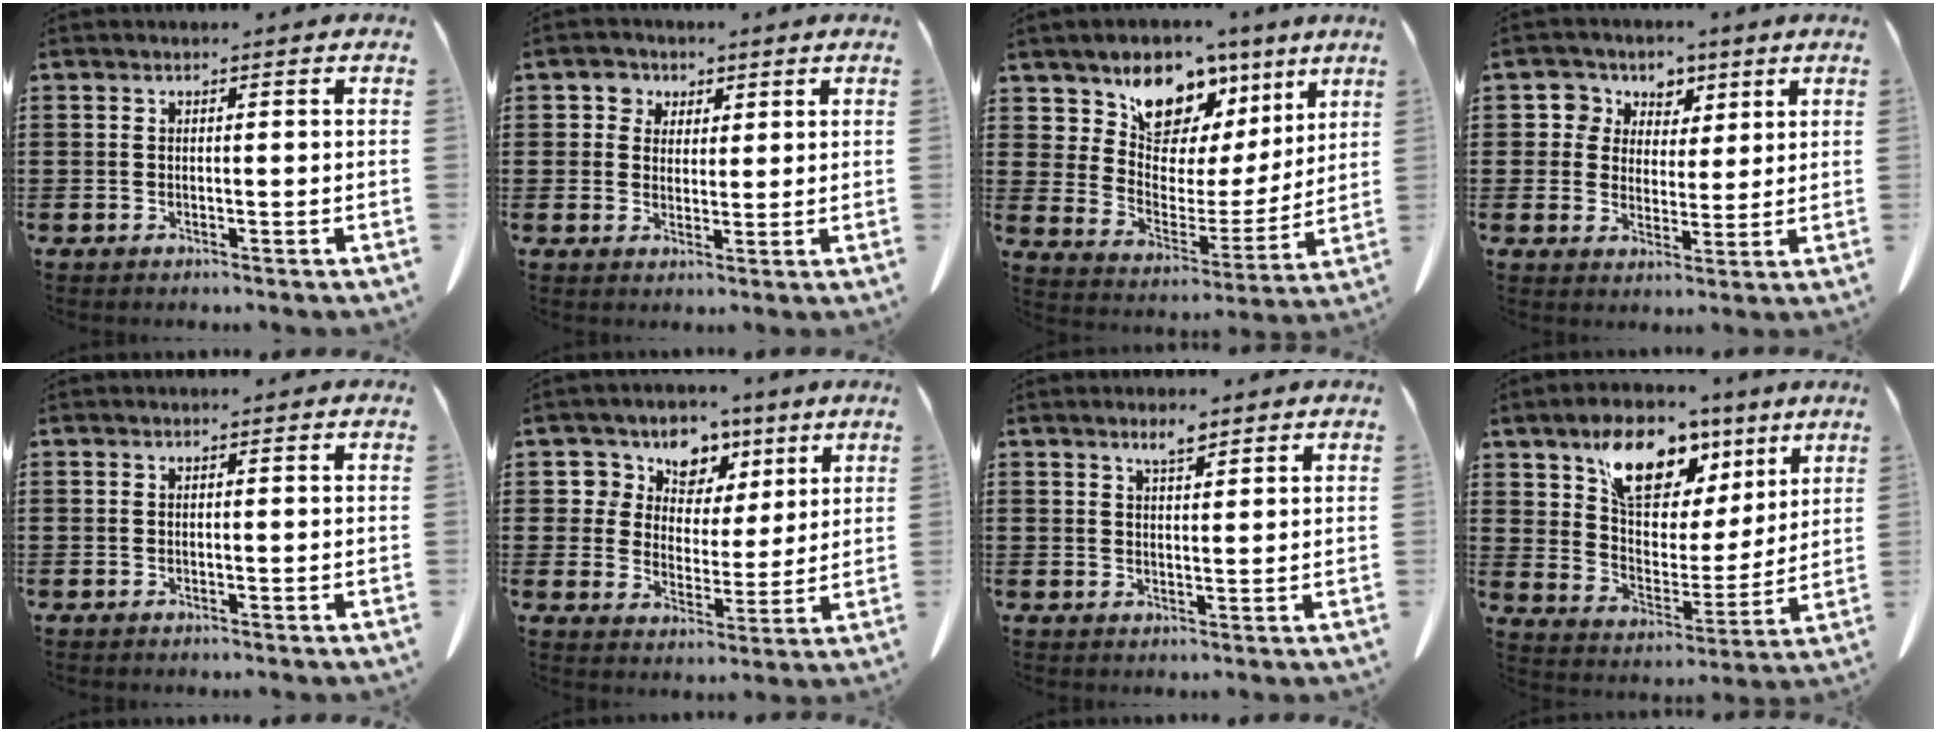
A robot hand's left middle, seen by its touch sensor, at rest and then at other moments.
{"total": 3.5, "force": [1.9, 2.9, 0.5], "torque": [-0.019, 0.008, 0.033]}
{"total": 9.2, "force": [6.9, 5.4, 2.7], "torque": [-0.082, -0.045, 0.126]}
{"total": 5.3, "force": [2.8, 4.4, 0.3], "torque": [-0.041, 0.003, 0.048]}
{"total": 0.0}
{"total": 7.0, "force": [4.3, 5.3, 1.4], "torque": [-0.064, -0.017, 0.077]}
{"total": 3.0, "force": [2.4, 0.7, 1.7], "torque": [-0.028, -0.002, 0.042]}
{"total": 12.0, "force": [8.1, 6.7, 5.8], "torque": [-0.128, -0.025, 0.149]}